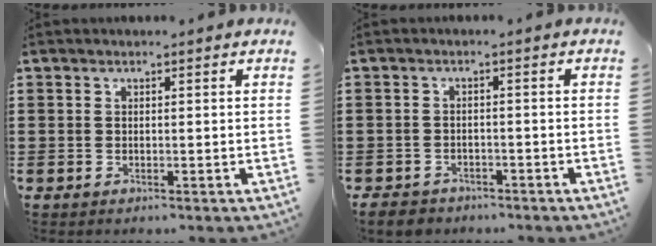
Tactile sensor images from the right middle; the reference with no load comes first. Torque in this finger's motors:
{"motor_torque": [0.22, 0.12, 0.27, 0.05]}